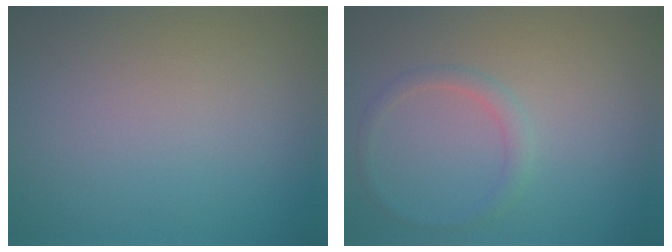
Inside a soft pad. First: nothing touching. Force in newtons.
{"total": 1.3, "press": 1.3, "slide": 0.1}